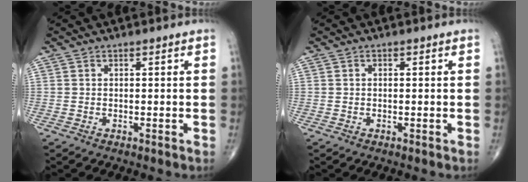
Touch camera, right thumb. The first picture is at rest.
{"total": 0.6, "force": [0.1, 0.3, 0.5], "torque": [-0.011, 0.003, 0.003]}